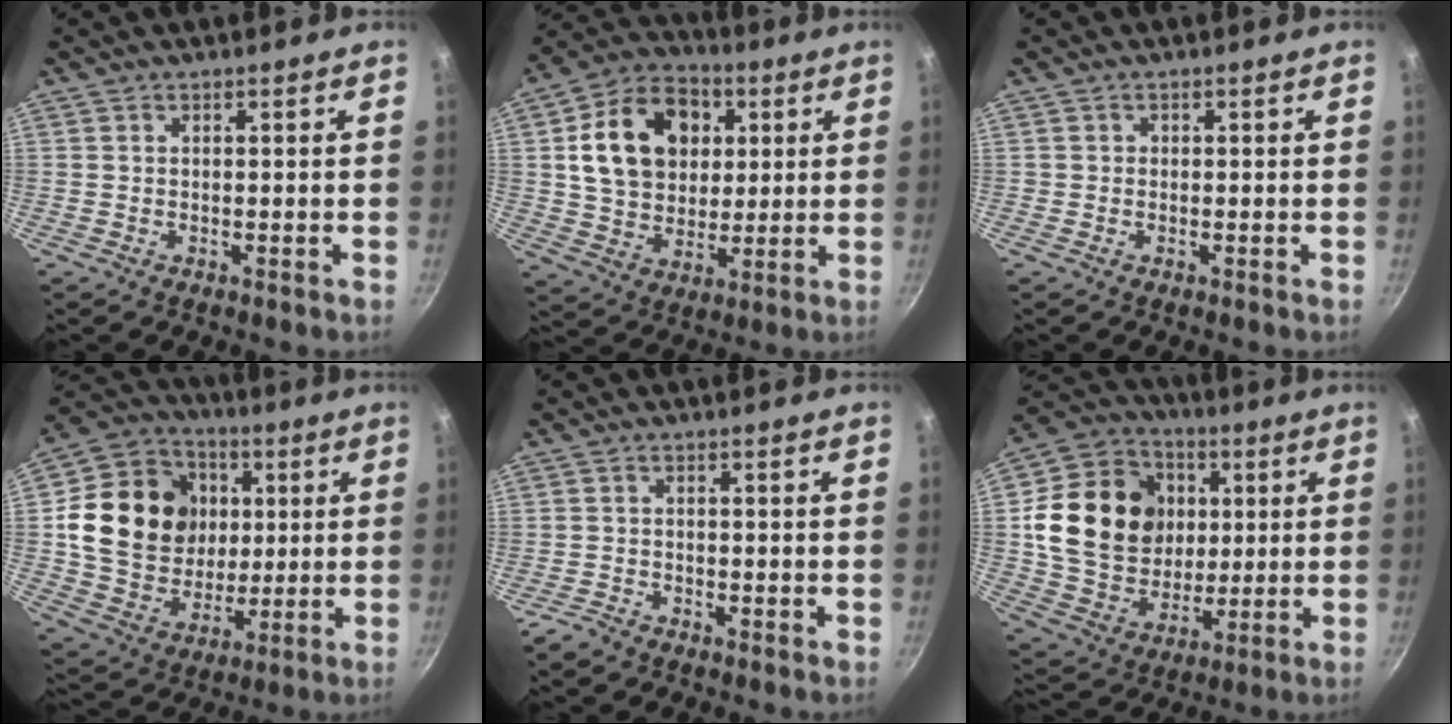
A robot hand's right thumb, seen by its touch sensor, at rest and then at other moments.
{"total": 17.9, "force": [4.1, 13.5, 10.9], "torque": [-0.159, 0.011, 0.065]}
{"total": 0.6, "force": [-0.1, 0.6, 0.1], "torque": [0.001, 0.002, -0.005]}
{"total": 20.4, "force": [2.9, 17.0, 10.8], "torque": [-0.173, 0.010, 0.055]}
{"total": 2.3, "force": [-2.0, 1.0, 0.6], "torque": [-0.015, 0.018, -0.036]}
{"total": 21.6, "force": [3.1, 17.5, 12.4], "torque": [-0.194, 0.008, 0.059]}